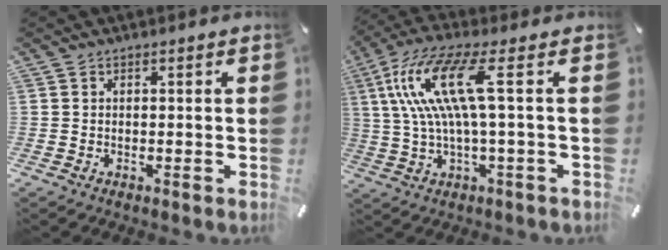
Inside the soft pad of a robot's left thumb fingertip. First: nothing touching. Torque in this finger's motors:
{"motor_torque": [0.04, 1.13, 1.46, -1.31, 0.67]}